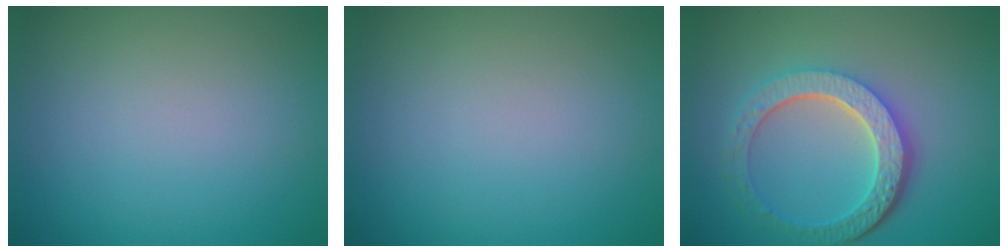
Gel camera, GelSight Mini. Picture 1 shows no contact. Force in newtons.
{"total": 0.0}
{"total": 6.0, "press": 4.5, "slide": 3.9}